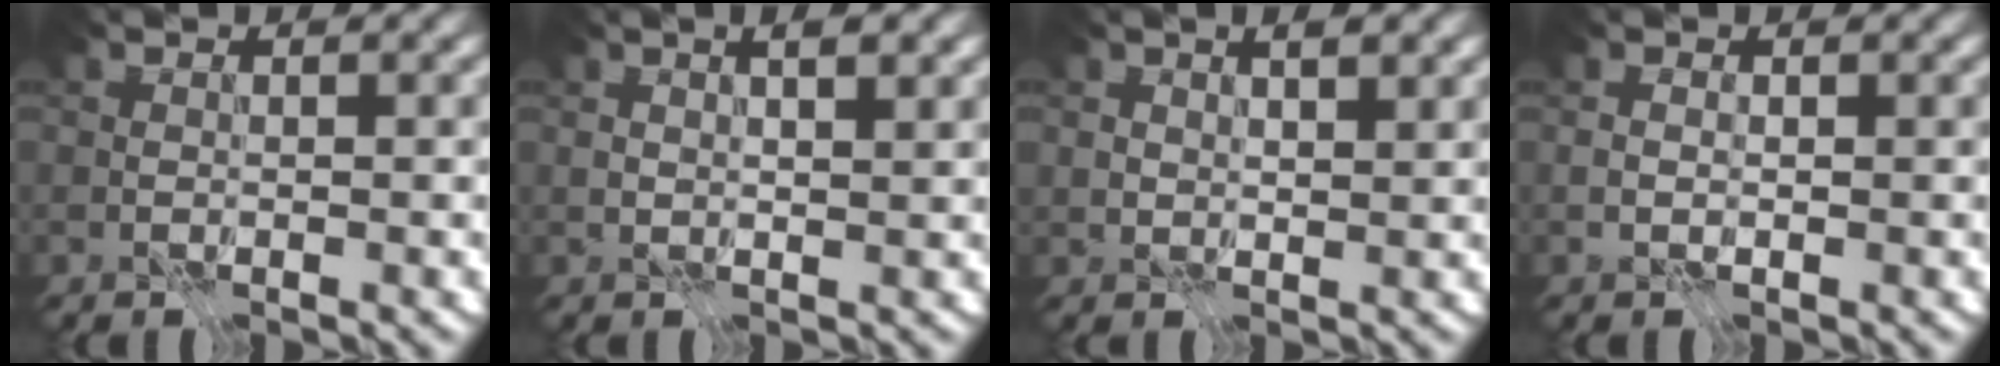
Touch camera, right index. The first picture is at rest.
{"total": 3.3, "force": [1.8, 1.2, 2.5], "torque": [-0.026, 0.008, 0.014]}
{"total": 2.4, "force": [1.3, 1.1, 1.7], "torque": [-0.028, -0.002, 0.026]}
{"total": 0.9, "force": [0.0, 0.6, 0.7], "torque": [-0.017, 0.000, -0.001]}